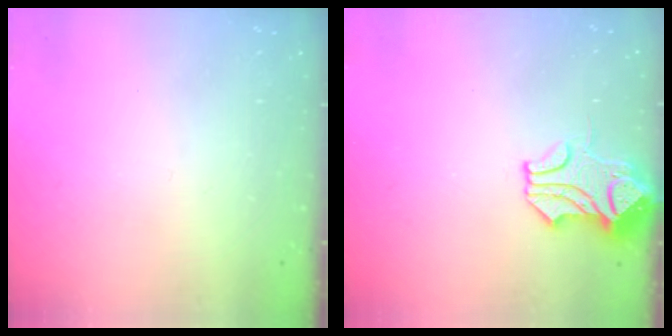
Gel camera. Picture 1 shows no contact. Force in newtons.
{"total": 1.6, "press": 0.9, "slide": 1.3}